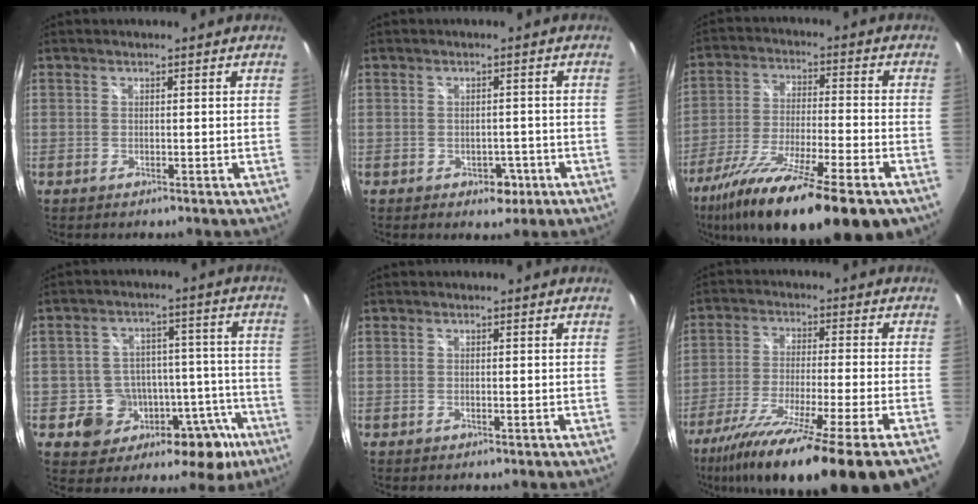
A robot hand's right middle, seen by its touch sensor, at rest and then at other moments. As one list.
[{"total": 3.4, "force": [-1.6, 2.6, 1.7], "torque": [-0.029, -0.002, -0.013]}, {"total": 22.3, "force": [-15.3, 3.6, 15.9], "torque": [-0.291, -0.059, -0.256]}, {"total": 16.6, "force": [-8.2, 11.6, 8.7], "torque": [-0.128, 0.029, -0.092]}, {"total": 0.5, "force": [-0.2, 0.4, 0.3], "torque": [-0.006, -0.001, -0.004]}, {"total": 21.6, "force": [-16.2, -0.9, 14.1], "torque": [-0.252, -0.077, -0.265]}]